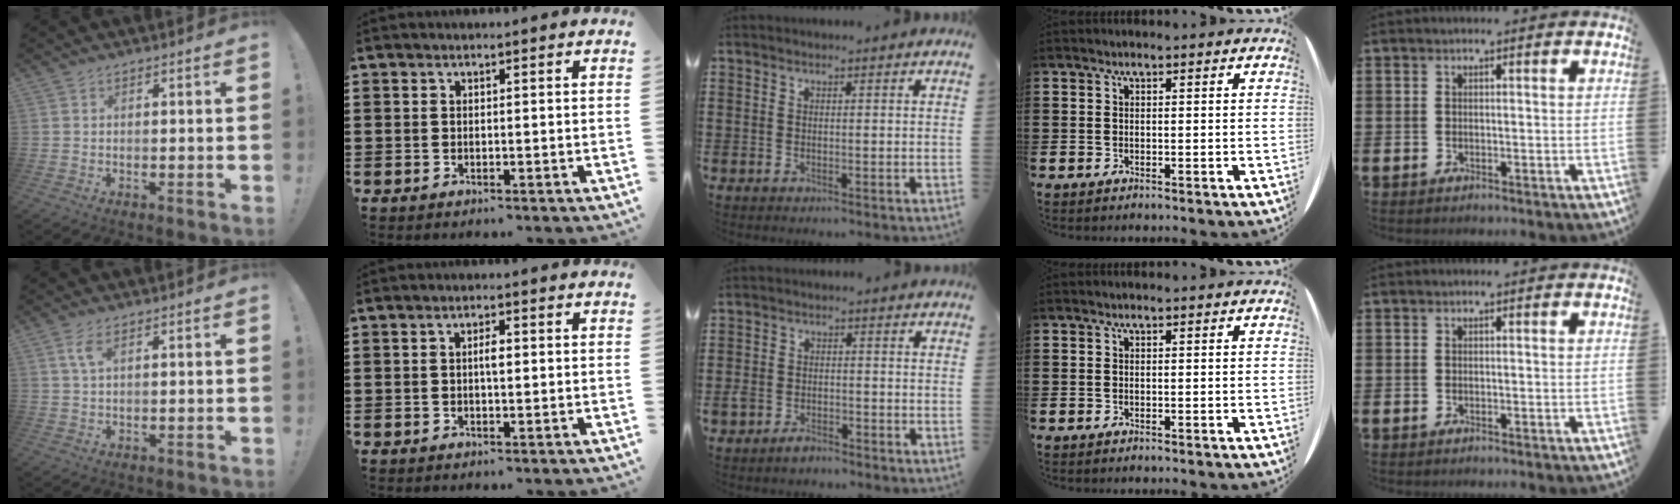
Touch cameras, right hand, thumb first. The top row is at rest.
{"thumb": {"total": 3.6, "force": [1.4, 1.2, 3.0], "torque": [-0.056, 0.000, 0.024]}, "index": {"total": 2.0, "force": [0.2, 0.6, 1.9], "torque": [-0.037, 0.004, 0.000]}, "middle": {"total": 2.5, "force": [-2.1, 1.1, 0.9], "torque": [-0.025, 0.005, -0.044]}}